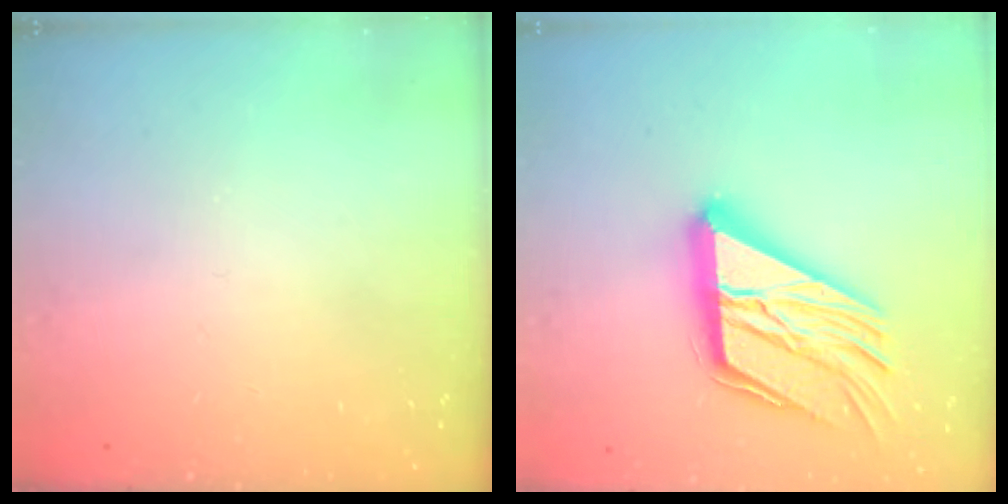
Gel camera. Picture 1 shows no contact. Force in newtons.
{"total": 23.5, "press": 23.3, "slide": 2.3}